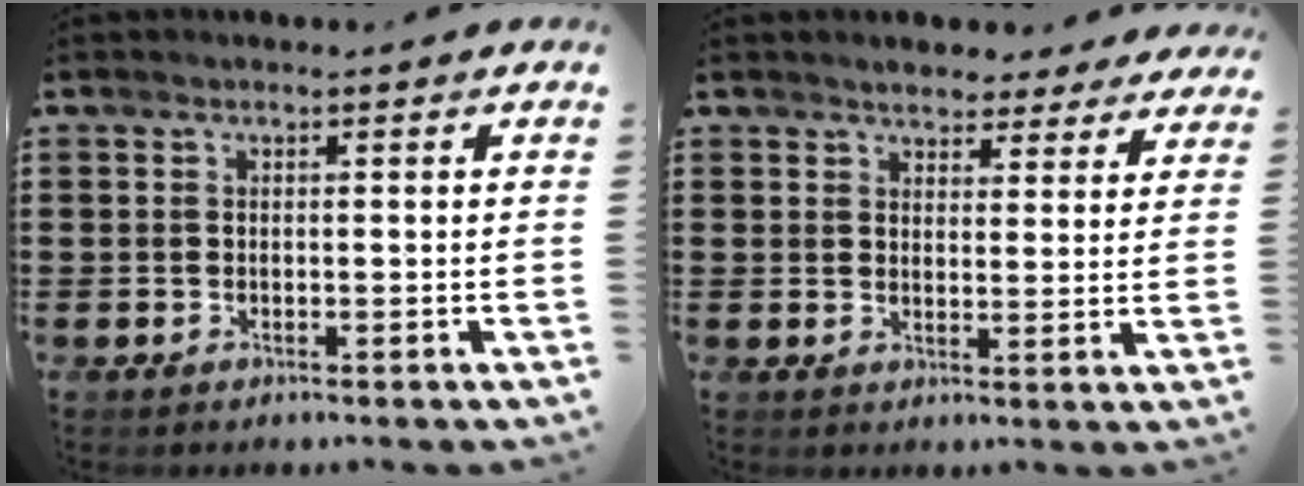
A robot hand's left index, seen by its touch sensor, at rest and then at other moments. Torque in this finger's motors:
{"motor_torque": [1.27, -0.87, 0.27, 0.03]}